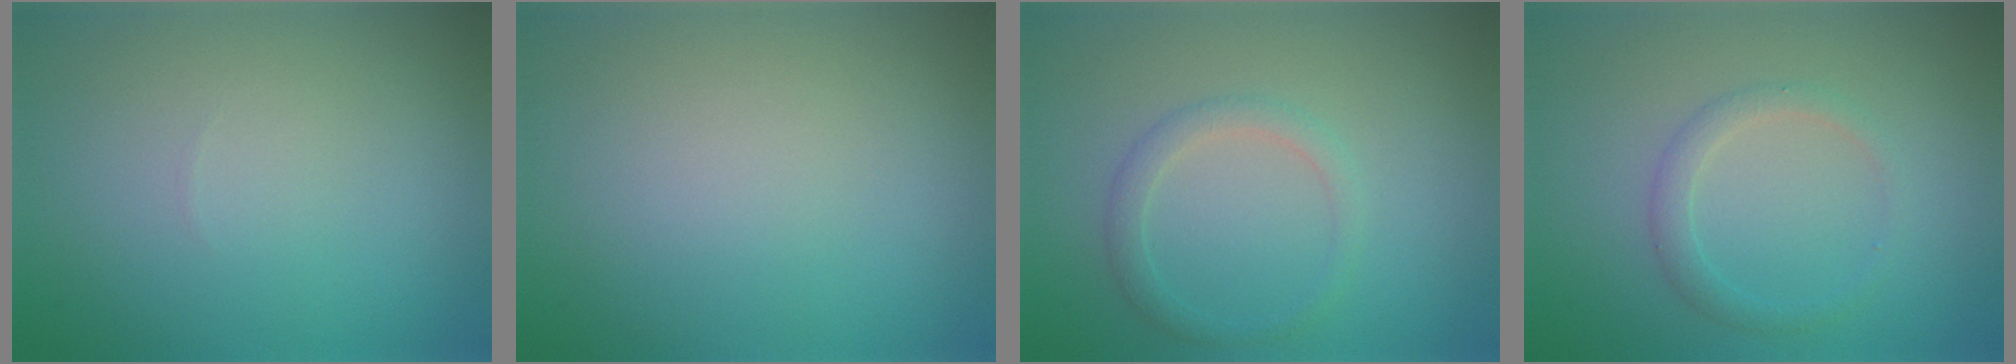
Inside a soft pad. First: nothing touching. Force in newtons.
{"total": 0.0}
{"total": 1.7, "press": 1.7, "slide": 0.1}
{"total": 1.7, "press": 1.7, "slide": 0.0}